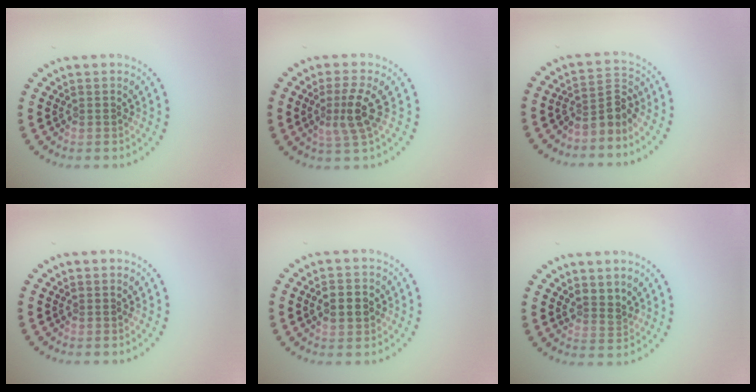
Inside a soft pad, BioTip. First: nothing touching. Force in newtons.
{"total": 2.9, "press": 2.6, "slide": 1.4}
{"total": 3.0, "press": 2.1, "slide": 2.1}
{"total": 0.0}
{"total": 2.8, "press": 2.8, "slide": 0.2}
{"total": 1.6, "press": 1.3, "slide": 1.0}